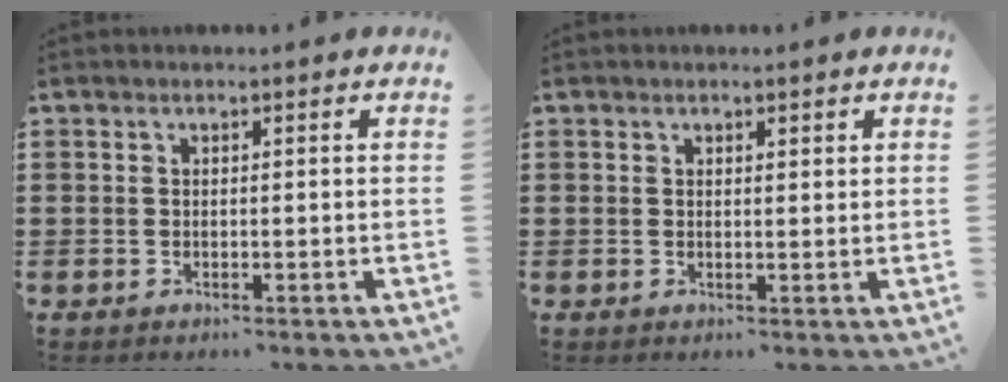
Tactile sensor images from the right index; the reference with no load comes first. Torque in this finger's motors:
{"motor_torque": [-0.18, 0.35, 0.04, -0.01]}